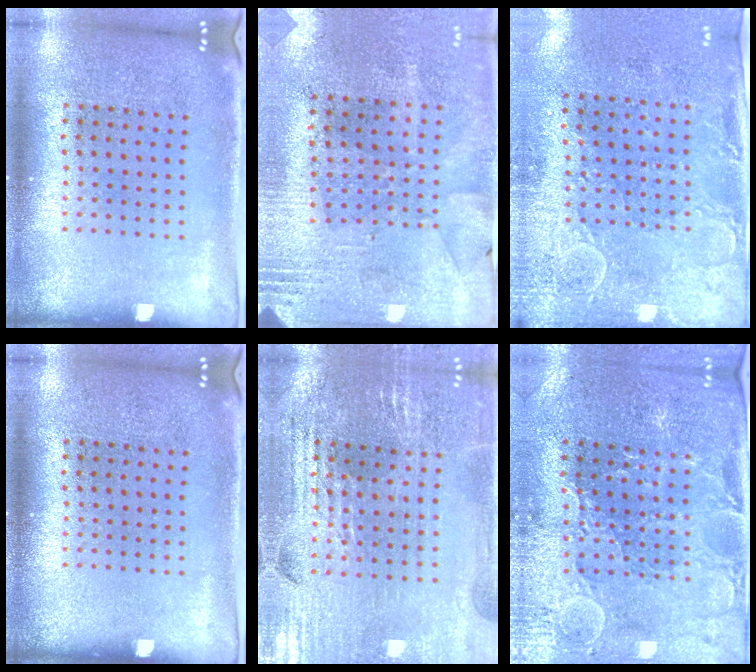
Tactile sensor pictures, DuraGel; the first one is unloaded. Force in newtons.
{"total": 2.7, "press": 2.2, "slide": 1.5}
{"total": 3.0, "press": 2.3, "slide": 1.9}
{"total": 0.0}
{"total": 2.9, "press": 2.8, "slide": 0.5}
{"total": 1.6, "press": 1.5, "slide": 0.5}